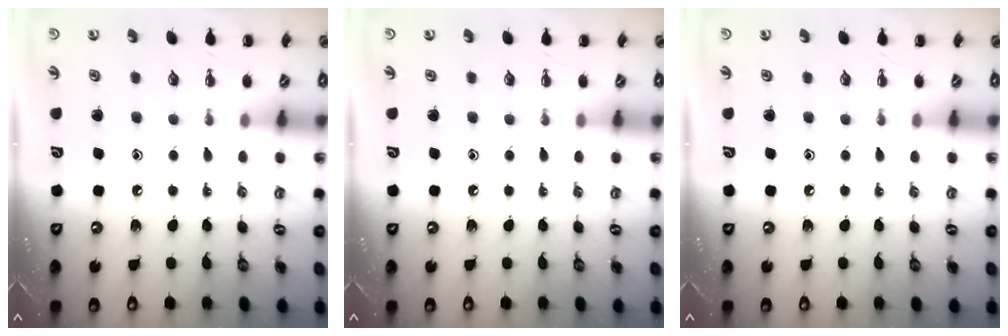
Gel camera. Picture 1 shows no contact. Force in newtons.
{"total": 0.0}
{"total": 0.0}